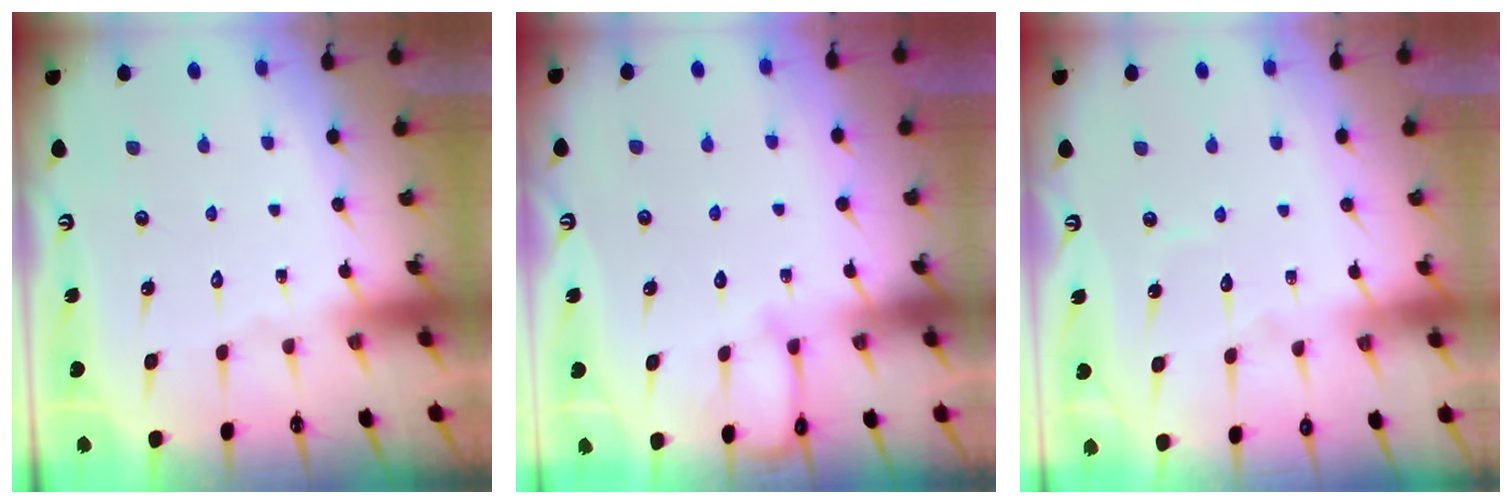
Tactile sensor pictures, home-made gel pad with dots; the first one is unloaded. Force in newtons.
{"total": 4.5, "press": 4.5, "slide": 0.4}
{"total": 5.1, "press": 5.1, "slide": 0.4}